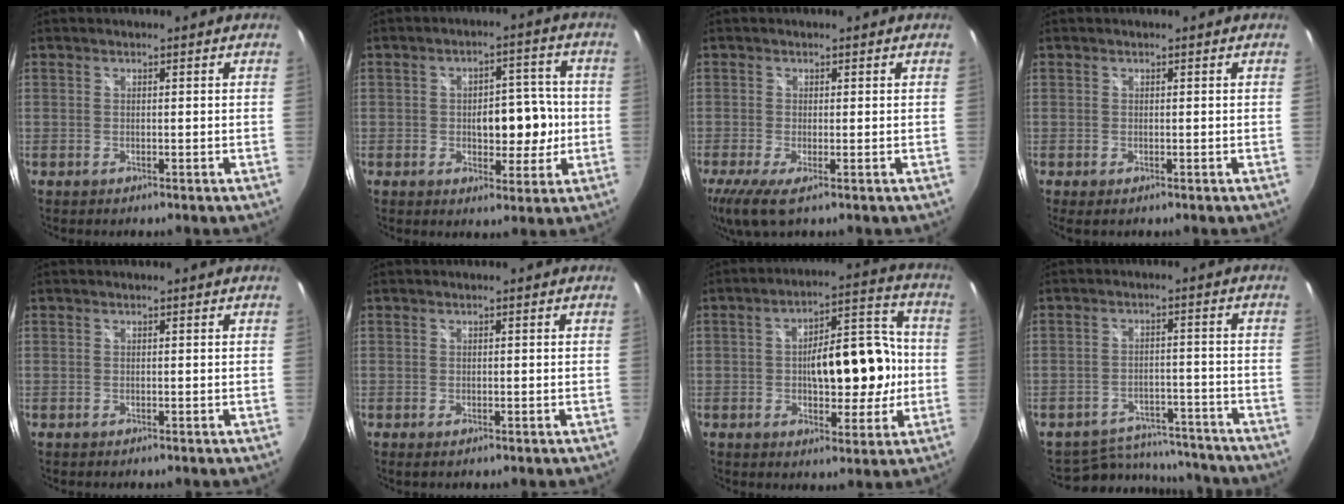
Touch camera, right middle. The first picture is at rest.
{"total": 7.5, "force": [-0.2, 4.7, 5.9], "torque": [-0.092, 0.012, 0.005]}
{"total": 5.0, "force": [-2.0, 0.9, 4.5], "torque": [-0.097, -0.019, -0.038]}
{"total": 0.6, "force": [-0.1, 0.1, 0.6], "torque": [-0.014, -0.001, -0.002]}
{"total": 0.0}
{"total": 0.5, "force": [0.5, -0.1, 0.1], "torque": [-0.001, 0.002, 0.006]}
{"total": 13.5, "force": [-0.7, 6.5, 11.8], "torque": [-0.185, 0.027, -0.002]}
{"total": 12.6, "force": [-11.4, 4.8, 2.4], "torque": [-0.056, 0.024, -0.142]}